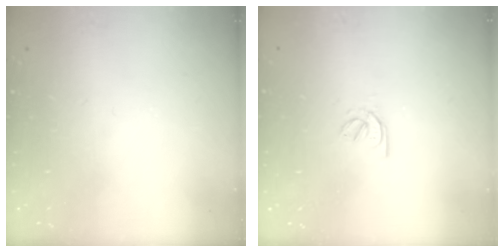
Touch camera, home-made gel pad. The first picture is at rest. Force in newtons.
{"total": 2.9, "press": 2.8, "slide": 0.8}